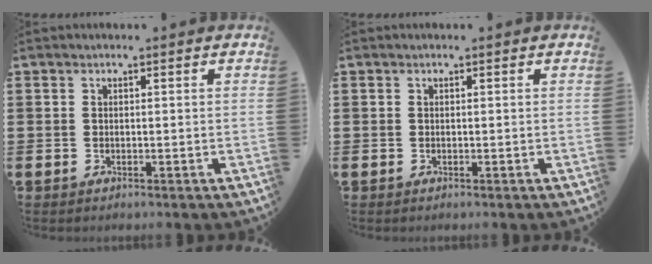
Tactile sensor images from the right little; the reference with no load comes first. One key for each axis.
{"total": 0.0}